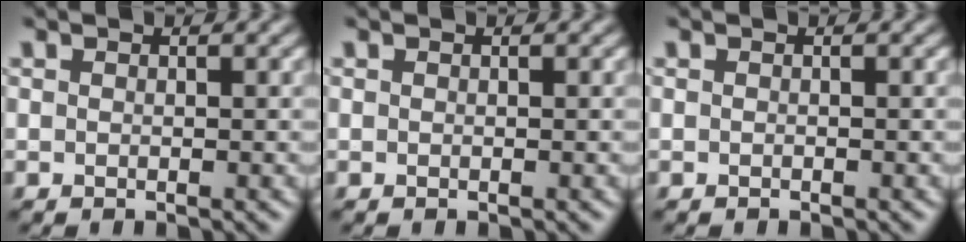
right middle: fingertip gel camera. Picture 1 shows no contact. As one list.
[{"total": 0.0}, {"total": 0.0}]